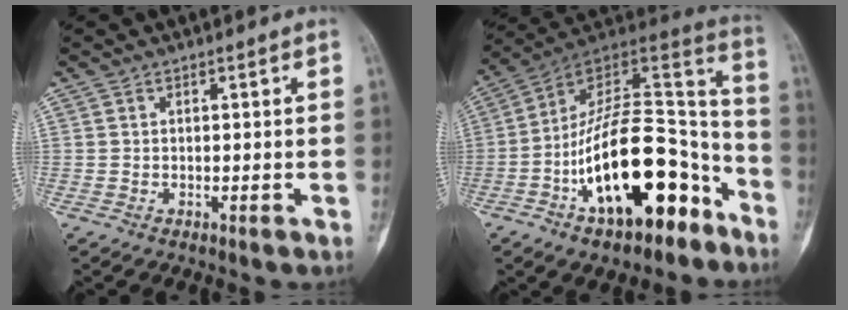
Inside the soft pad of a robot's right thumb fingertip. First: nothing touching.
{"total": 25.4, "force": [-11.2, 11.9, 19.4], "torque": [-0.294, 0.093, -0.175]}